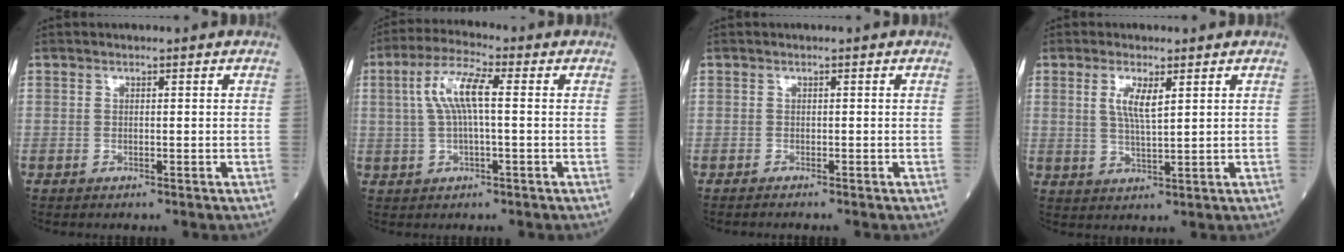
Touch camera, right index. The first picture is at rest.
{"total": 7.3, "force": [1.0, 1.3, 7.1], "torque": [-0.150, 0.021, 0.018]}
{"total": 1.2, "force": [-1.1, -0.2, 0.5], "torque": [-0.007, 0.000, -0.016]}
{"total": 4.2, "force": [1.6, 0.6, 3.9], "torque": [-0.078, -0.004, 0.030]}